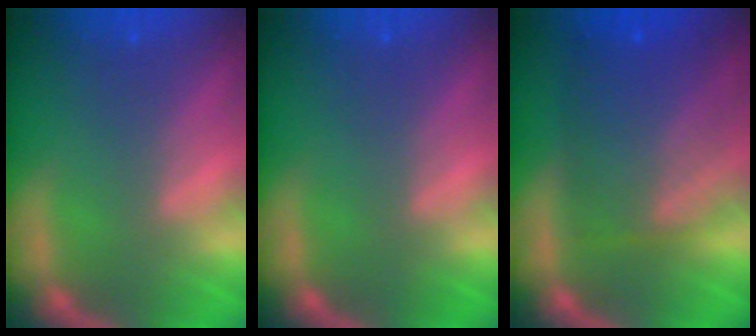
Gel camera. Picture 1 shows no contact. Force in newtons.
{"total": 0.0}
{"total": 8.1}